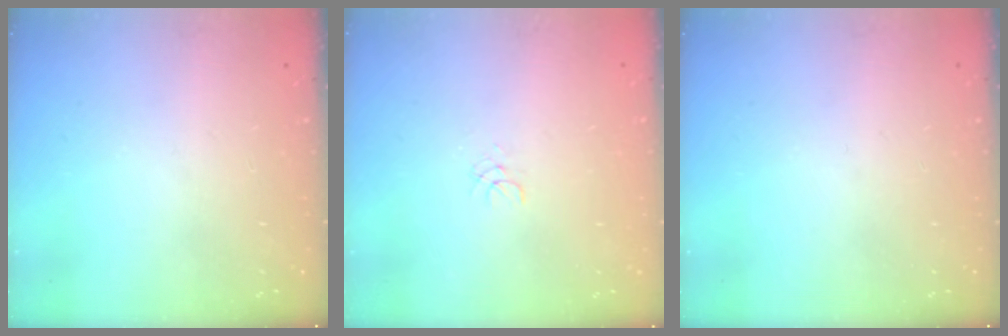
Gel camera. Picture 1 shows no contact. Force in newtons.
{"total": 1.1, "press": 1.1, "slide": 0.1}
{"total": 0.0}